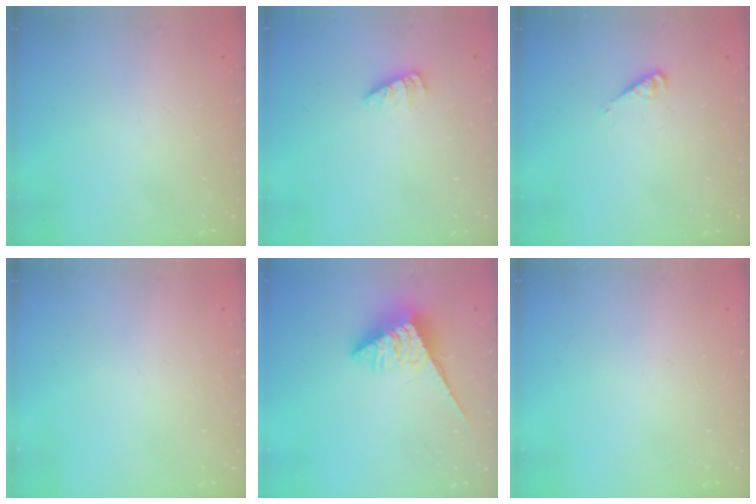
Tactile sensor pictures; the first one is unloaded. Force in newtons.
{"total": 1.1, "press": 1.1, "slide": 0.1}
{"total": 1.7, "press": 1.7, "slide": 0.4}
{"total": 0.0}
{"total": 6.0, "press": 6.0, "slide": 0.1}
{"total": 0.0}